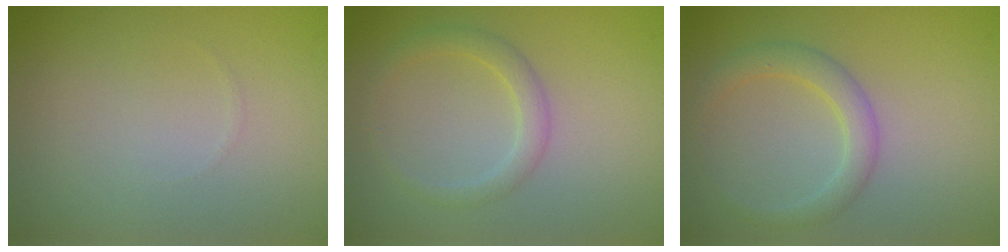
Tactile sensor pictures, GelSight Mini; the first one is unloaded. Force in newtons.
{"total": 2.1, "press": 2.1, "slide": 0.0}
{"total": 2.7, "press": 2.7, "slide": 0.2}